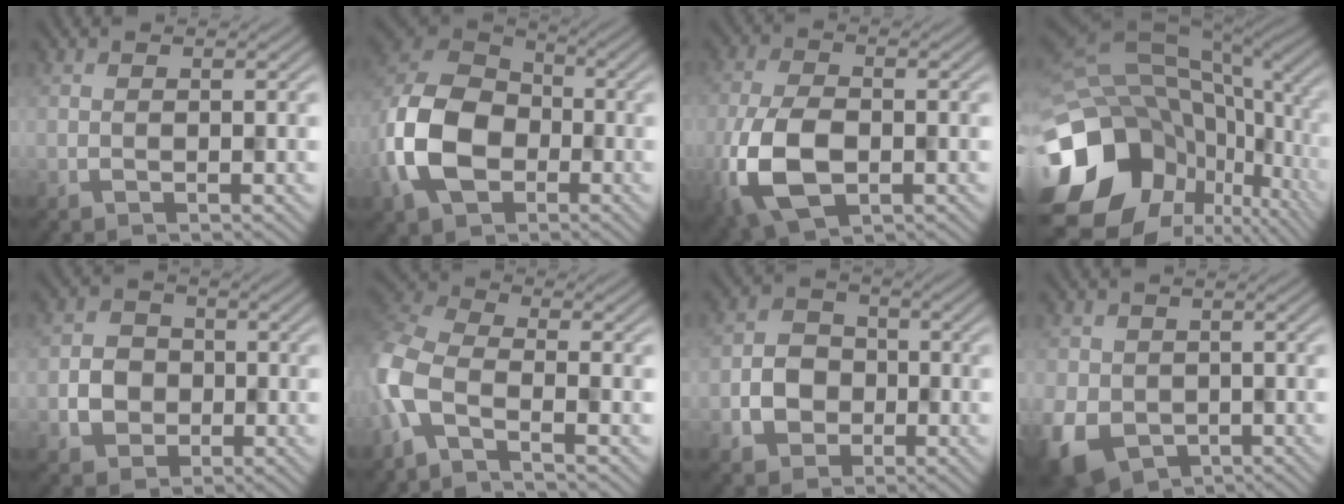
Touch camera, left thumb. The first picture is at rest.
{"total": 13.0, "force": [-4.2, 9.1, 8.4], "torque": [-0.214, -0.018, -0.094]}
{"total": 10.1, "force": [-3.7, 5.6, 7.6], "torque": [-0.178, -0.020, -0.072]}
{"total": 18.9, "force": [-6.1, 14.7, 10.3], "torque": [-0.240, -0.013, -0.072]}
{"total": 3.4, "force": [-0.7, 3.2, 0.8], "torque": [-0.009, -0.001, -0.017]}
{"total": 7.0, "force": [-3.9, 2.9, 5.1], "torque": [-0.126, -0.003, -0.100]}
{"total": 4.5, "force": [-1.4, 4.0, 1.5], "torque": [-0.026, 0.001, -0.033]}
{"total": 7.4, "force": [-2.7, 6.0, 3.5], "torque": [-0.082, -0.037, -0.037]}